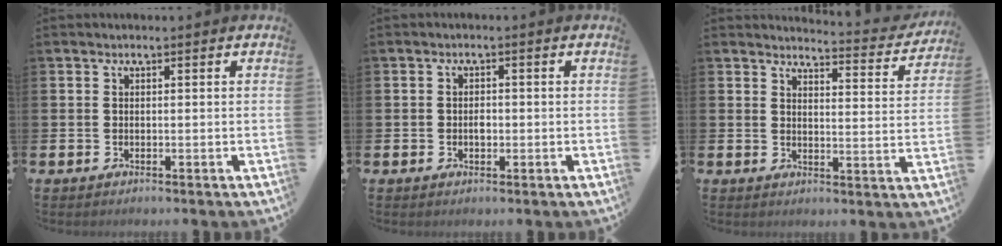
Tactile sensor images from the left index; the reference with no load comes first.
{"total": 1.4, "force": [-0.2, 1.0, 1.0], "torque": [-0.006, 0.000, -0.008]}
{"total": 3.6, "force": [3.5, 0.3, 0.5], "torque": [-0.009, -0.033, 0.056]}